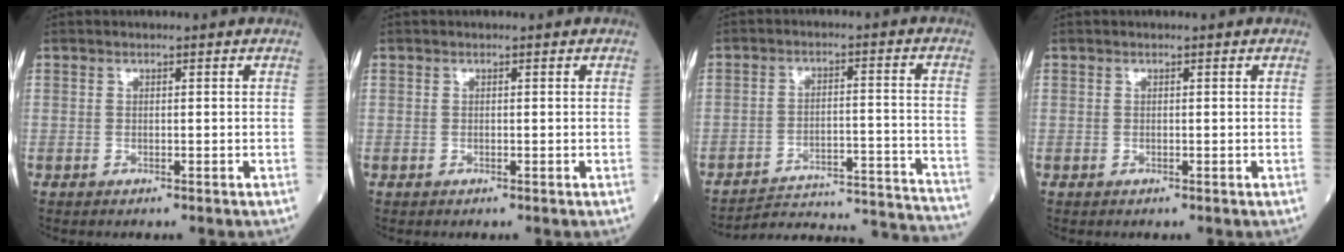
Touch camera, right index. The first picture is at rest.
{"total": 0.0}
{"total": 22.6, "force": [-22.1, 0.0, 4.5], "torque": [-0.032, -0.001, -0.291]}
{"total": 0.0}